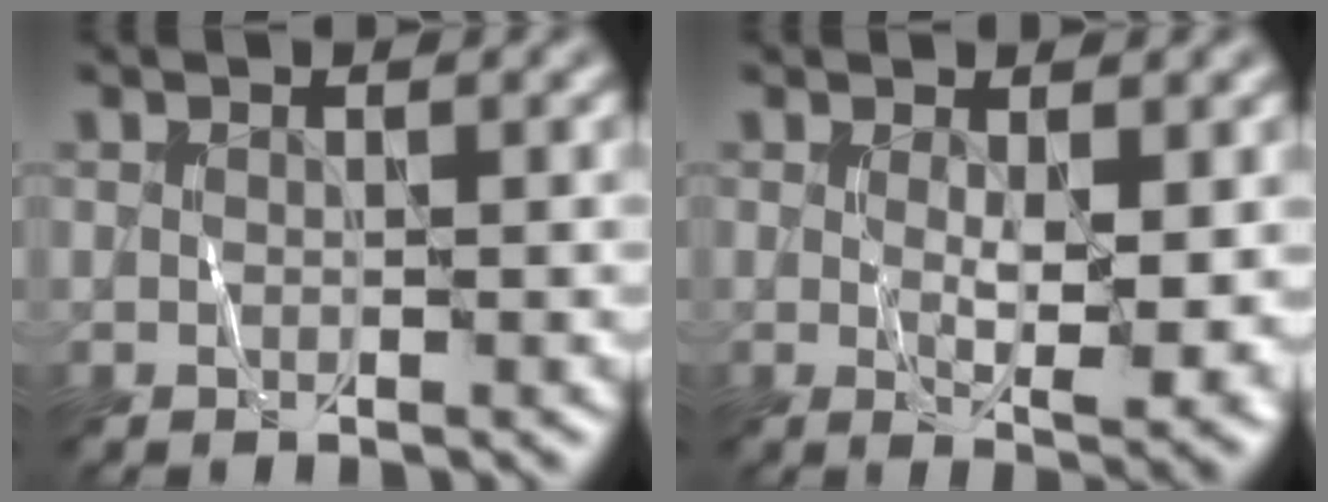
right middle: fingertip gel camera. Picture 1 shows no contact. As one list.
[{"total": 3.7, "force": [0.4, 0.9, 3.5], "torque": [-0.063, -0.013, 0.013]}]